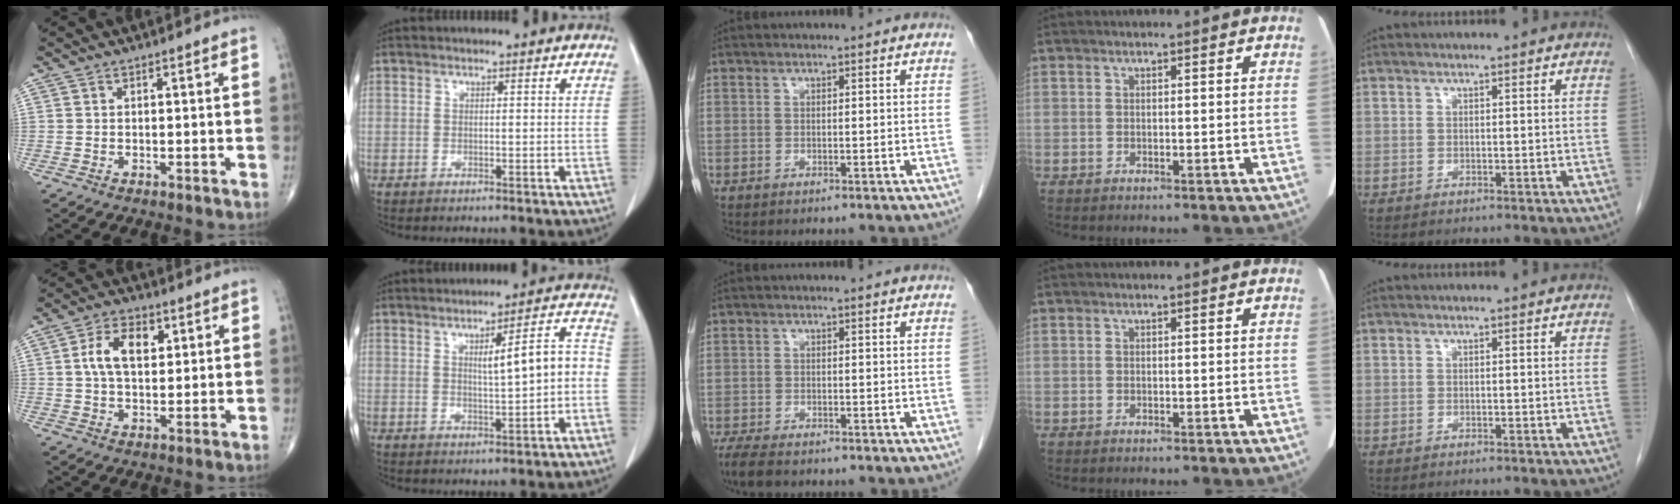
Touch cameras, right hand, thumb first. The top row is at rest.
{"thumb": {"total": 8.2, "force": [2.1, 4.8, 6.2], "torque": [-0.102, 0.005, 0.035]}, "index": {"total": 7.0, "force": [-0.2, 1.1, 6.9], "torque": [-0.097, 0.020, 0.001]}, "middle": {"total": 4.5, "force": [-3.7, 1.2, 2.3], "torque": [-0.049, -0.013, -0.061]}}